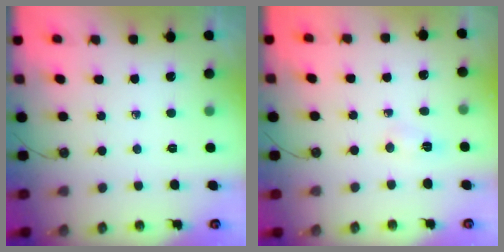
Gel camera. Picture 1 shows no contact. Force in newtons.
{"total": 2.9, "press": 2.9, "slide": 0.4}